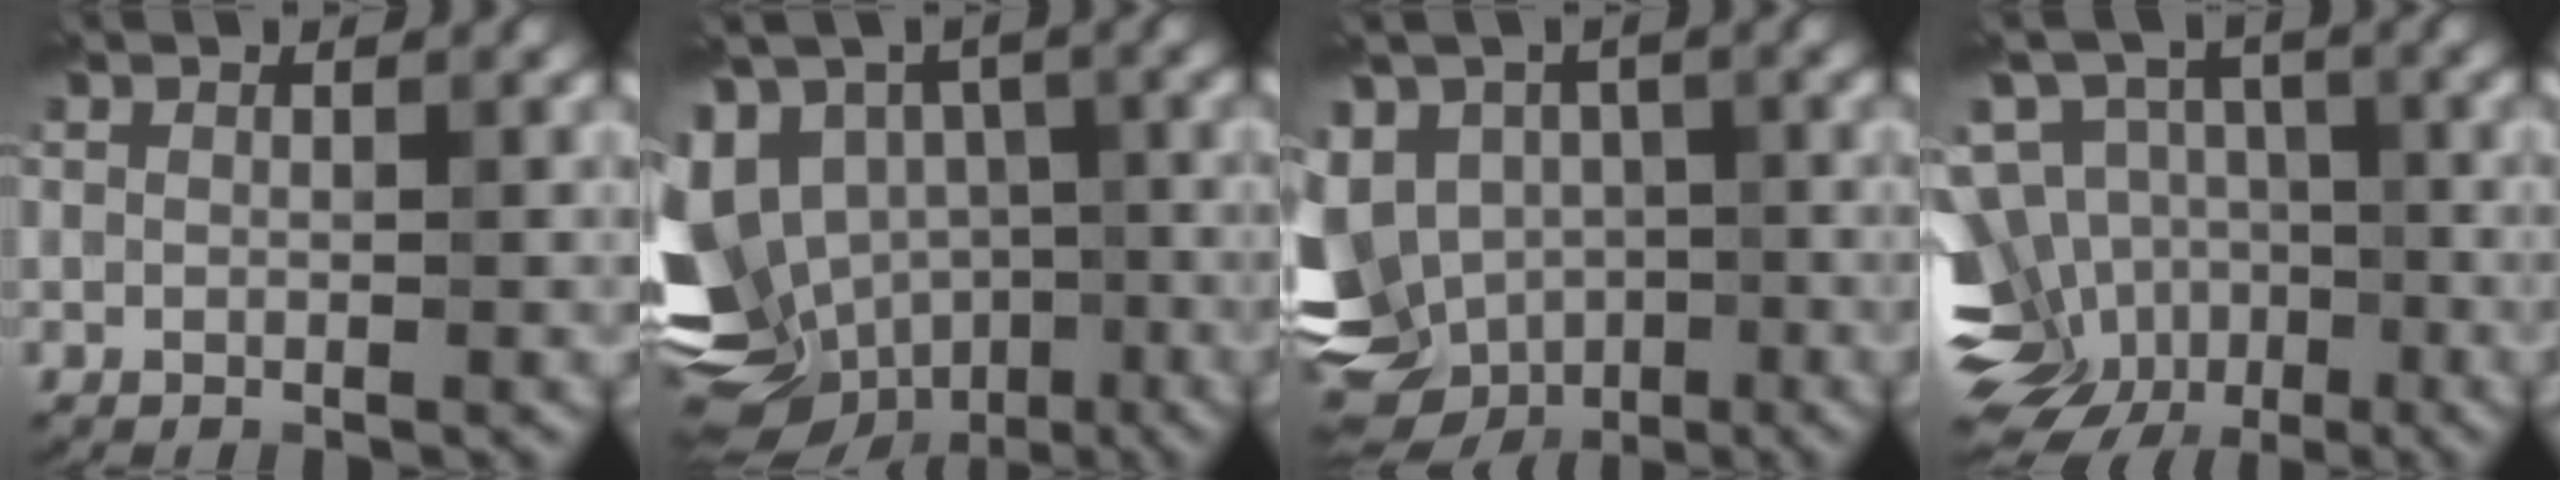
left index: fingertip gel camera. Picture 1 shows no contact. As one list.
[{"total": 12.5, "force": [-3.6, 9.4, 7.4], "torque": [-0.154, -0.010, -0.043]}, {"total": 12.5, "force": [-5.4, 9.8, 5.6], "torque": [-0.120, -0.019, -0.089]}, {"total": 11.6, "force": [-5.2, 9.0, 5.2], "torque": [-0.091, 0.005, -0.091]}]